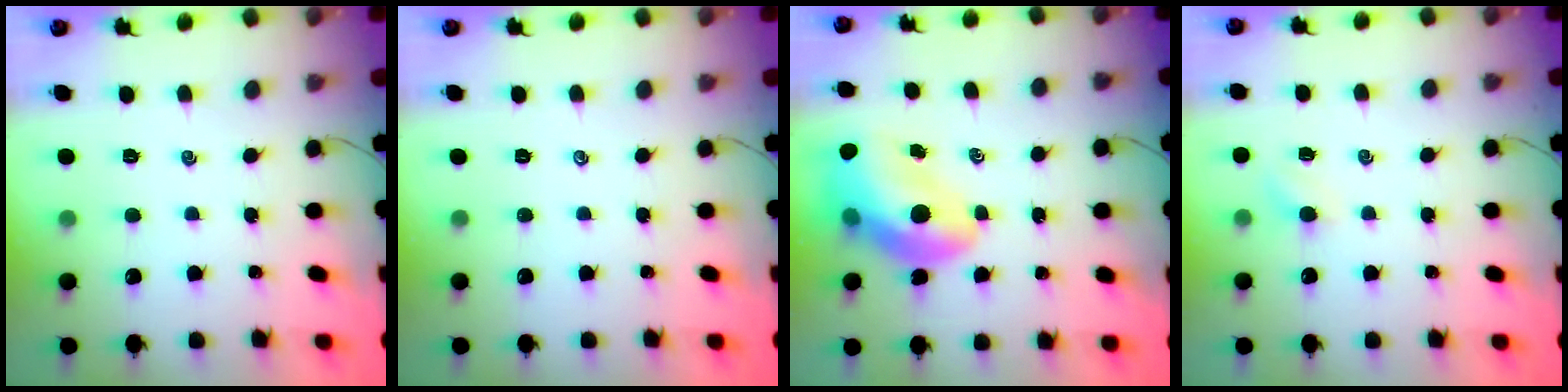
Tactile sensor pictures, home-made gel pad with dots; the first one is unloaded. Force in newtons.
{"total": 0.0}
{"total": 14.9, "press": 14.3, "slide": 4.4}
{"total": 2.8, "press": 2.7, "slide": 0.9}